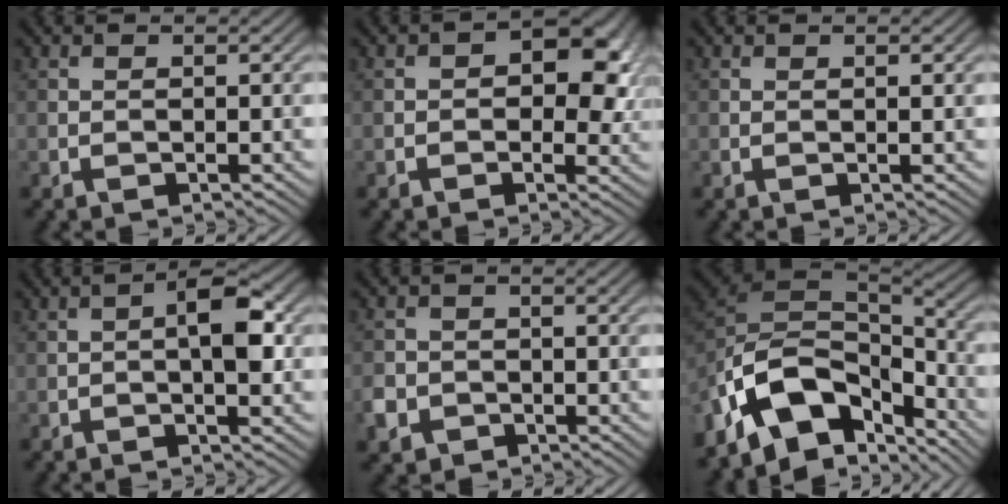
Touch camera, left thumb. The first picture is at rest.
{"total": 7.5, "force": [1.2, 4.6, 5.8], "torque": [-0.064, 0.003, 0.011]}
{"total": 0.7, "force": [0.3, 0.0, 0.6], "torque": [-0.012, 0.001, 0.005]}
{"total": 4.2, "force": [-0.2, 1.3, 4.0], "torque": [-0.064, 0.013, -0.011]}
{"total": 3.3, "force": [-1.7, 2.6, 1.0], "torque": [-0.029, -0.008, -0.038]}
{"total": 15.1, "force": [-7.7, 8.4, 9.9], "torque": [-0.233, -0.011, -0.138]}